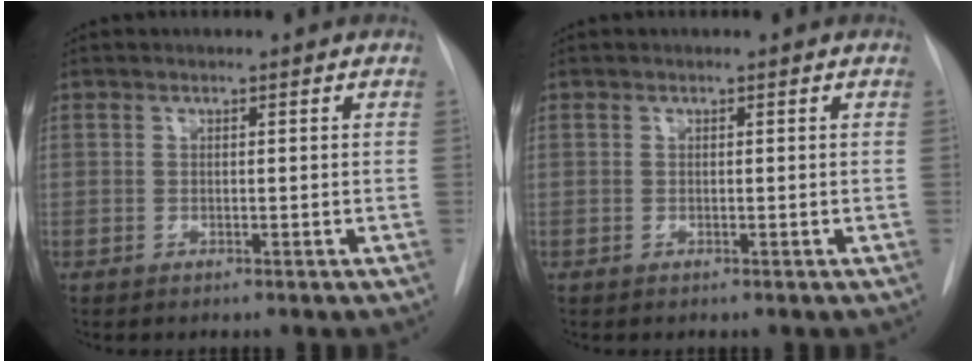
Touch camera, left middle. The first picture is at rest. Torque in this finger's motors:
{"motor_torque": [-0.07, -0.05, 0.03, 0.00]}